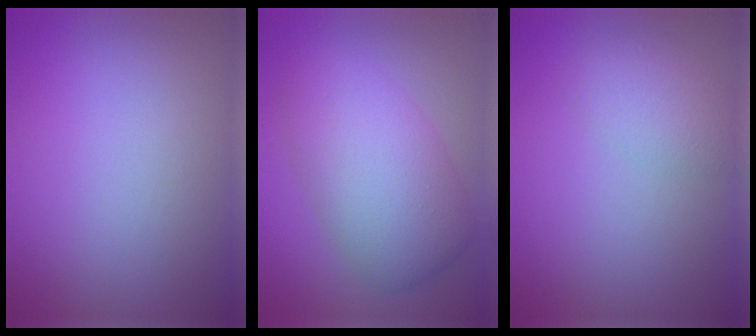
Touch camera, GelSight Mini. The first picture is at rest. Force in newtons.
{"total": 7.4, "press": 7.4, "slide": 0.1}
{"total": 2.1, "press": 2.1, "slide": 0.1}